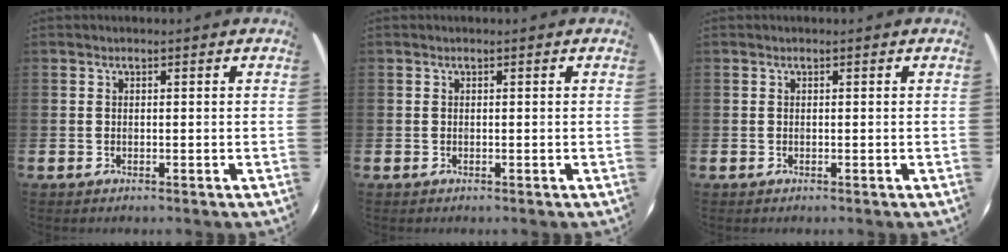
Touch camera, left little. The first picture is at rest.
{"total": 0.0}
{"total": 0.0}